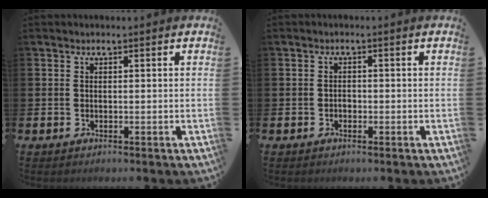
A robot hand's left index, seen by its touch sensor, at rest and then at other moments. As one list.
[{"total": 0.9, "force": [-0.5, 0.6, 0.5], "torque": [-0.008, 0.002, -0.010]}]